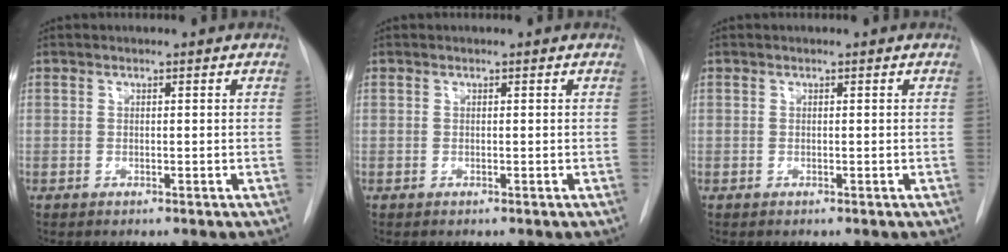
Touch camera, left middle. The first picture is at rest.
{"total": 0.0}
{"total": 0.0}